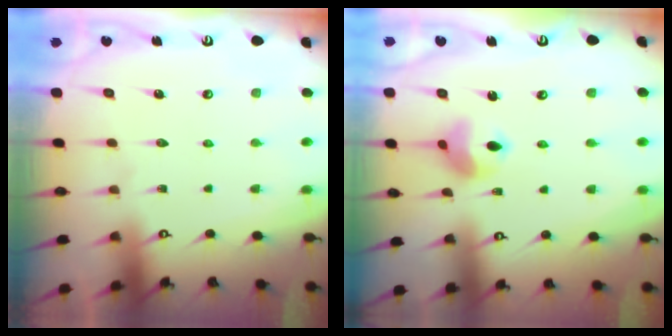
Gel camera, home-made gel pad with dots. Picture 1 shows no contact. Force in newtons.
{"total": 7.8, "press": 7.8, "slide": 0.6}